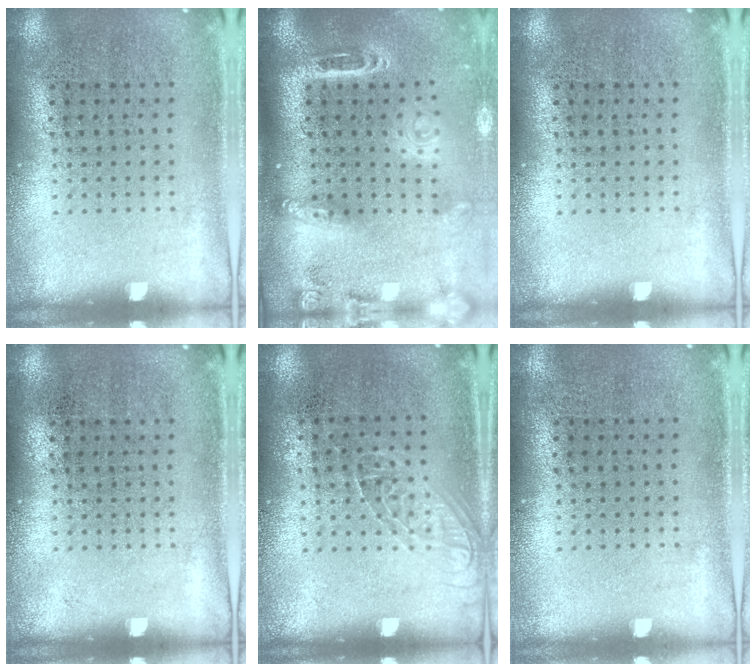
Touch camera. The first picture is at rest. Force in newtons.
{"total": 2.5, "press": 1.8, "slide": 1.7}
{"total": 0.0}
{"total": 0.0}
{"total": 1.2, "press": 1.1, "slide": 0.5}
{"total": 0.0}